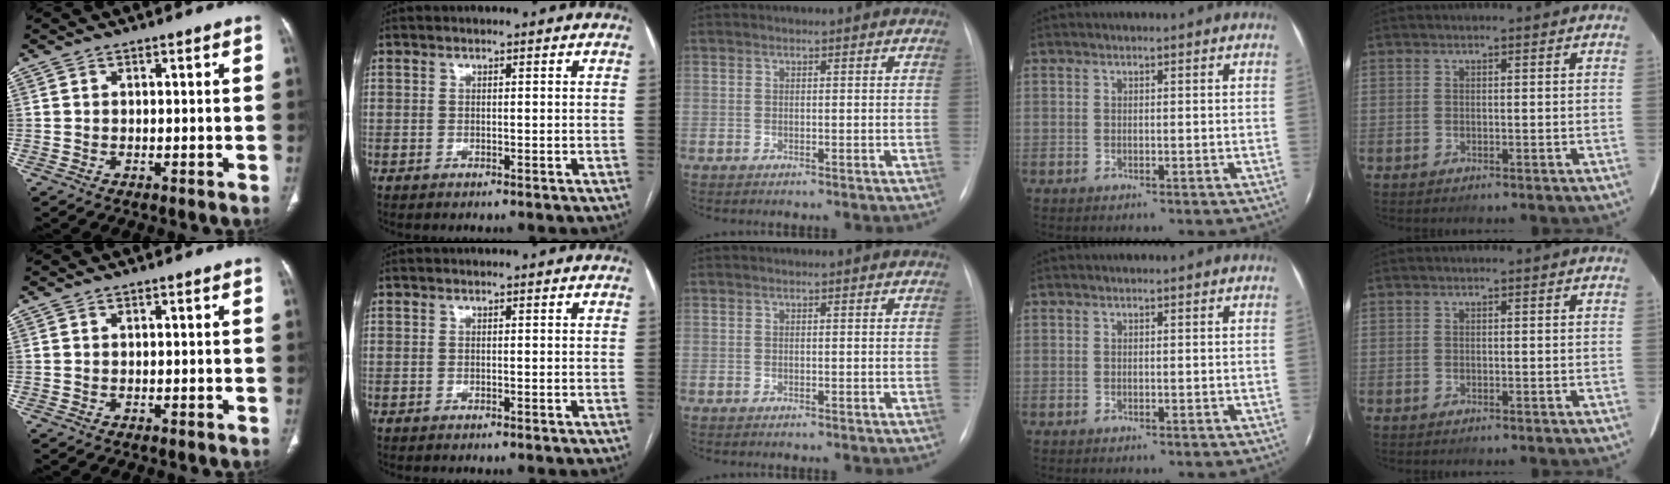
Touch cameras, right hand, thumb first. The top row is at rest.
{}